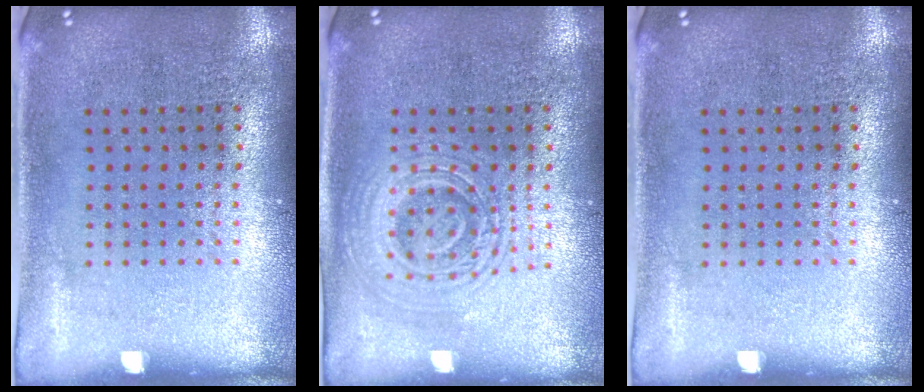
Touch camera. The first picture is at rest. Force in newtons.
{"total": 2.7, "press": 2.7, "slide": 0.5}
{"total": 0.0}